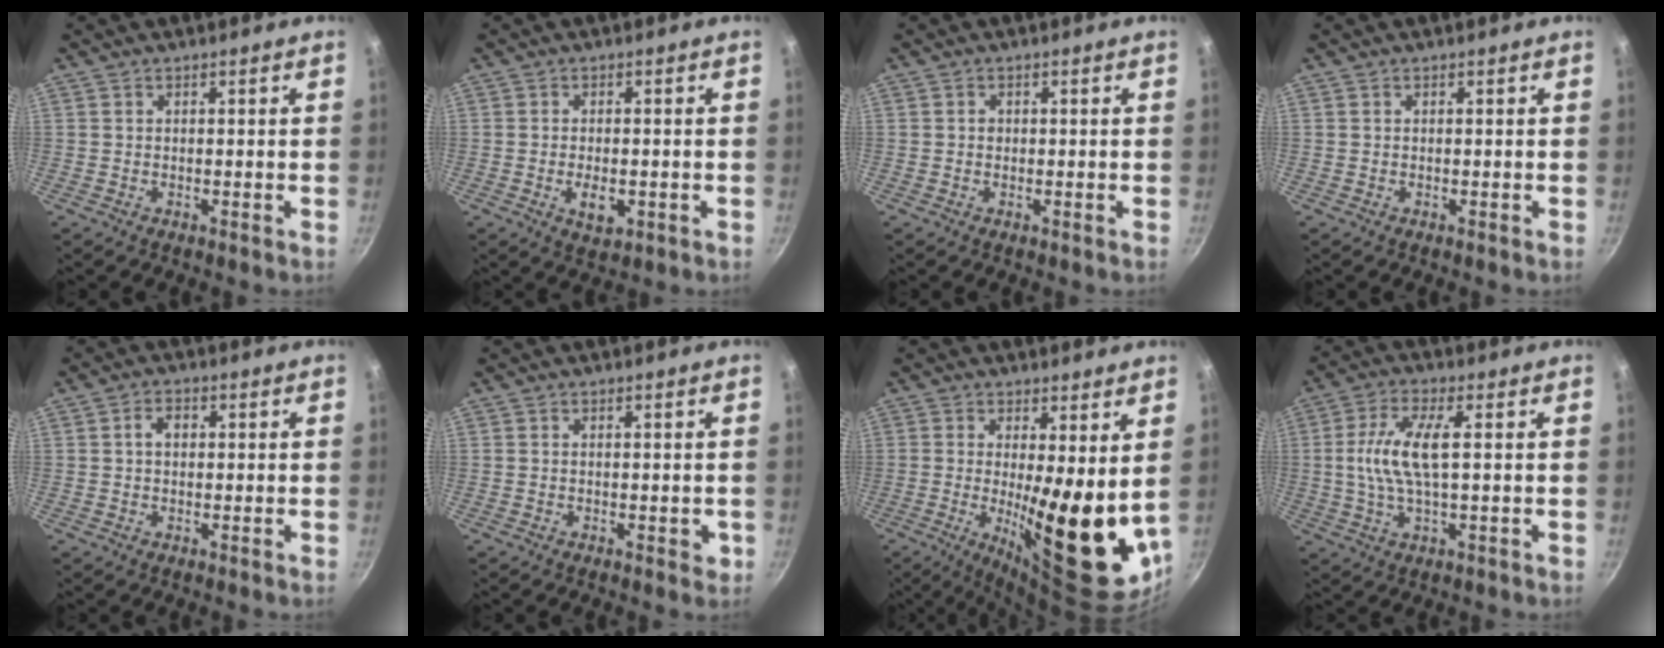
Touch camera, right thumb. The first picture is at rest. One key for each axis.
{"total": 4.6, "fx": -1.2, "fy": 2.5, "fz": 3.7, "tx": -0.060, "ty": 0.000, "tz": -0.014}
{"total": 0.7, "fx": 0.0, "fy": 0.7, "fz": 0.3, "tx": -0.002, "ty": 0.003, "tz": 0.000}
{"total": 0.0}
{"total": 2.9, "fx": 0.4, "fy": 2.1, "fz": 2.0, "tx": -0.020, "ty": 0.007, "tz": 0.004}
{"total": 2.0, "fx": -0.4, "fy": 0.9, "fz": 1.7, "tx": -0.017, "ty": -0.001, "tz": -0.004}
{"total": 17.4, "fx": 0.7, "fy": 5.1, "fz": 16.6, "tx": -0.213, "ty": -0.039, "tz": 0.021}
{"total": 9.6, "fx": 0.8, "fy": 3.1, "fz": 9.1, "tx": -0.195, "ty": 0.008, "tz": 0.011}